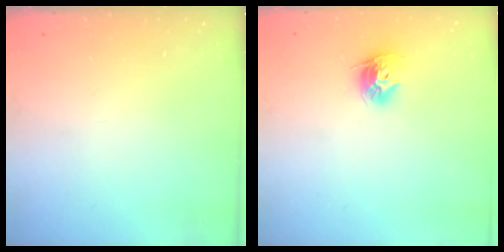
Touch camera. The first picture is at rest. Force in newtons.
{"total": 9.4, "press": 9.4, "slide": 0.6}